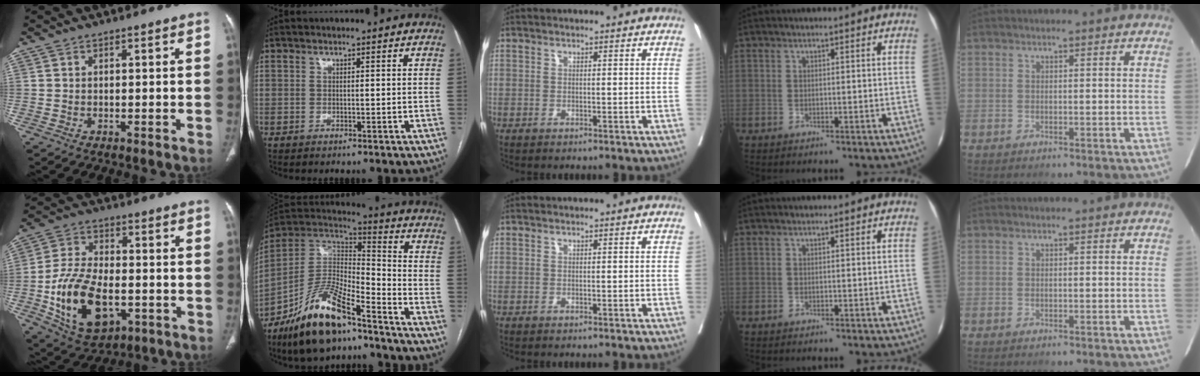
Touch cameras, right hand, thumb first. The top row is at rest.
{"thumb": {"total": 17.2, "force": [-4.4, 10.2, 13.1], "torque": [-0.222, 0.012, -0.063]}, "index": {"total": 16.8, "force": [-11.6, 4.6, 11.2], "torque": [-0.217, 0.009, -0.211]}}